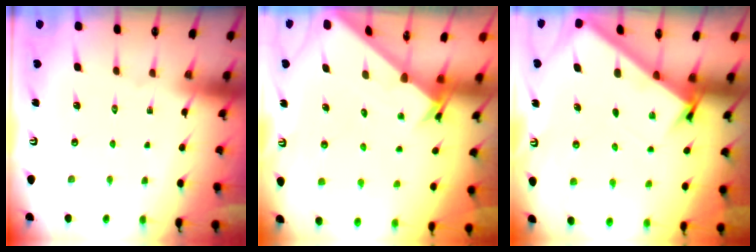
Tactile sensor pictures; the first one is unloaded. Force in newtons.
{"total": 2.5, "press": 2.5, "slide": 0.2}
{"total": 2.8, "press": 2.7, "slide": 0.3}